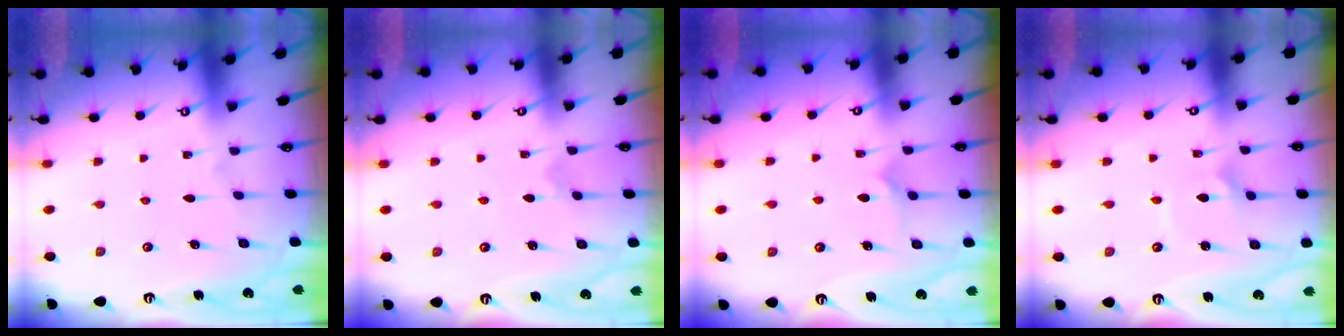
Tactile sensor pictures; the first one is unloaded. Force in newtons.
{"total": 1.2, "press": 1.2, "slide": 0.2}
{"total": 5.1, "press": 5.1, "slide": 0.1}
{"total": 2.6, "press": 2.5, "slide": 0.3}